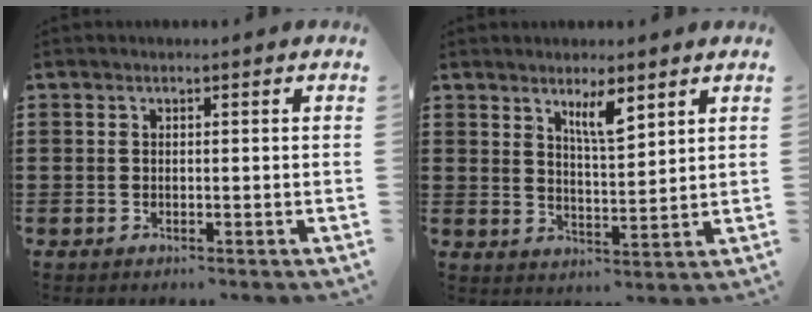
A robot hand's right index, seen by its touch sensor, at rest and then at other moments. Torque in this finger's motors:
{"motor_torque": [0.22, 0.11, 0.14, 0.04]}